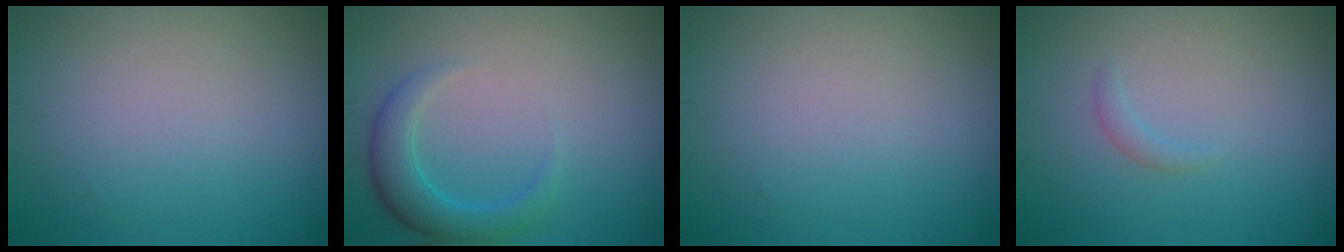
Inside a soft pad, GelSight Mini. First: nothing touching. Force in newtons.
{"total": 3.2, "press": 3.2, "slide": 0.2}
{"total": 0.0}
{"total": 0.8, "press": 0.8, "slide": 0.1}